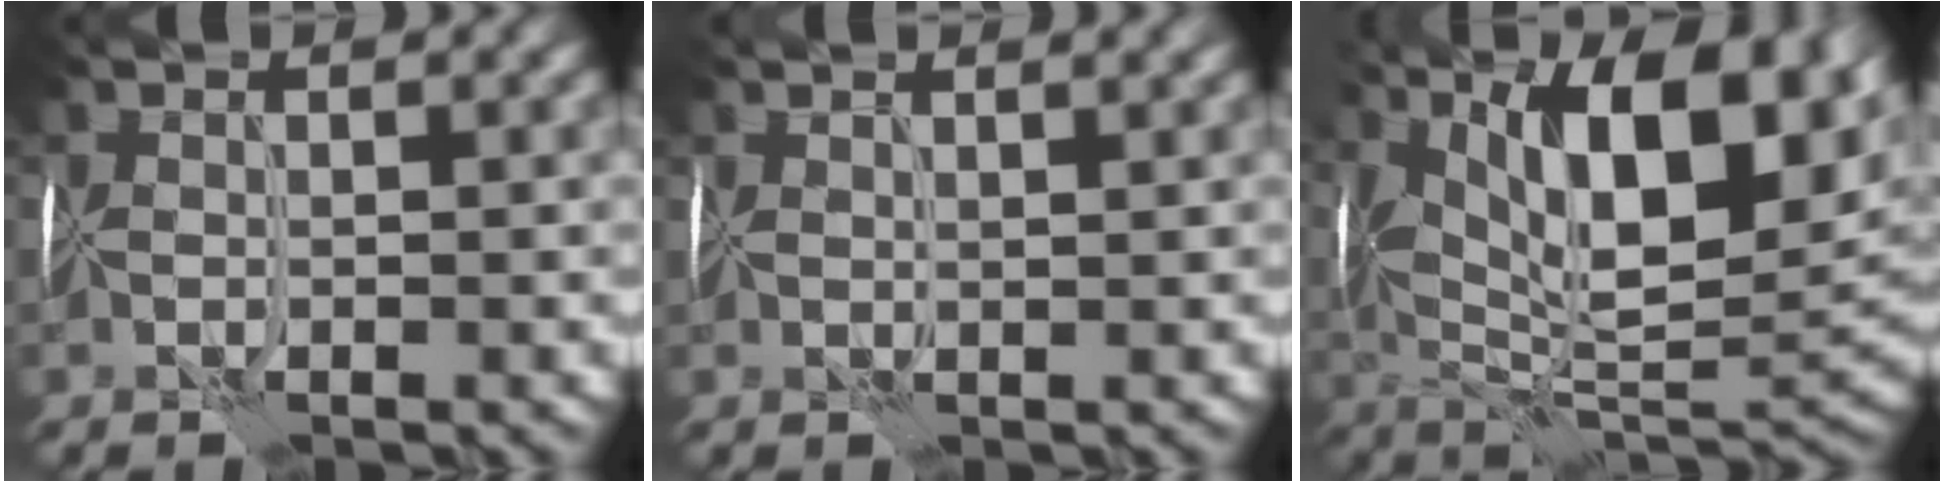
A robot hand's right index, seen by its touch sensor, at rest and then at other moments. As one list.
[{"total": 2.6, "force": [2.2, 0.5, 1.2], "torque": [-0.008, 0.010, 0.031]}, {"total": 14.6, "force": [6.2, 5.8, 11.9], "torque": [-0.183, 0.024, 0.102]}]